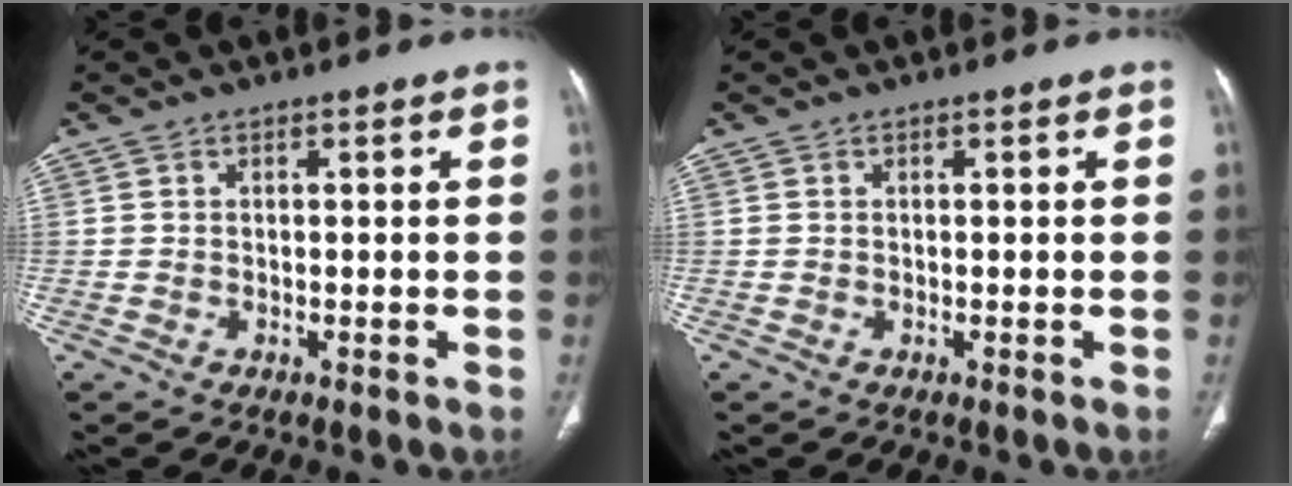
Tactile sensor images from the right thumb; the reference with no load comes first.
{"total": 0.0}